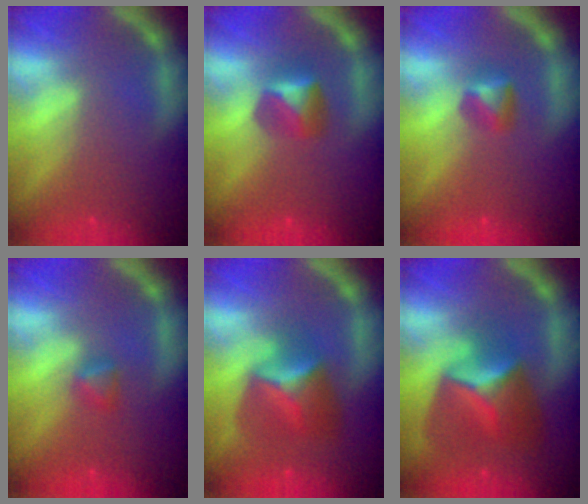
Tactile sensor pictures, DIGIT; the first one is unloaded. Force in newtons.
{"total": 2.9}
{"total": 1.9}
{"total": 1.4}
{"total": 5.4}
{"total": 6.9}